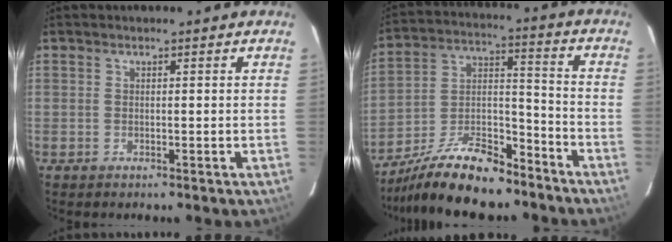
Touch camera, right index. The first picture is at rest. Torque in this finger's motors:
{"motor_torque": [0.71, -1.43, 0.35, 0.02]}